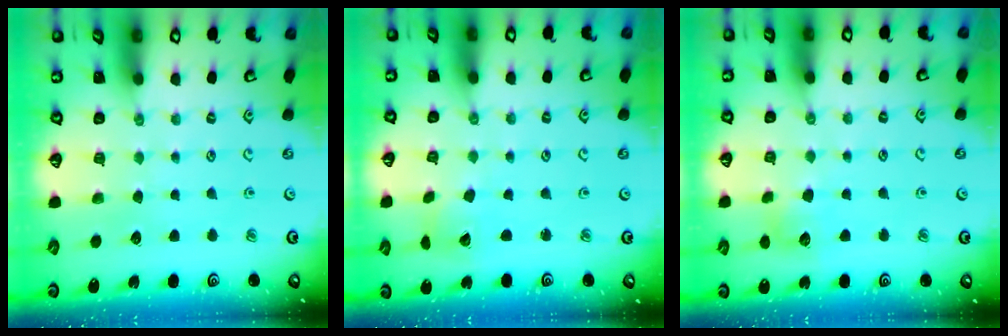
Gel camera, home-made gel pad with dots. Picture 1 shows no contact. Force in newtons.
{"total": 4.0, "press": 4.0, "slide": 0.5}
{"total": 7.2, "press": 7.2, "slide": 0.7}